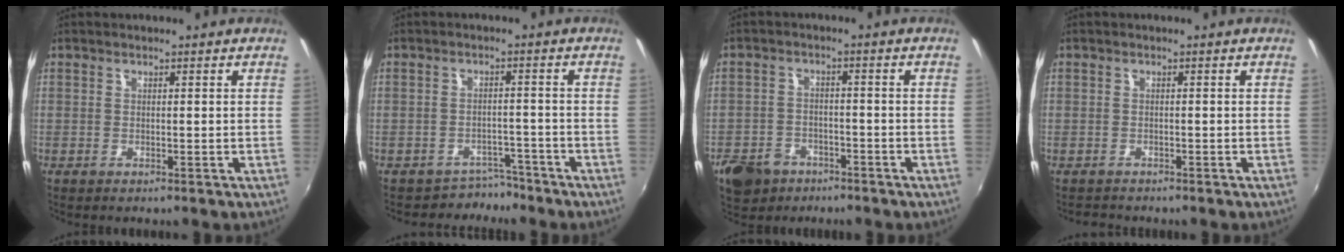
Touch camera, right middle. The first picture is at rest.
{"total": 4.1, "force": [-3.5, 1.8, -0.8], "torque": [0.013, 0.018, -0.052]}
{"total": 9.0, "force": [-5.6, 6.1, 3.4], "torque": [-0.099, 0.003, -0.090]}
{"total": 1.8, "force": [-1.5, 1.0, -0.1], "torque": [-0.003, 0.006, -0.023]}